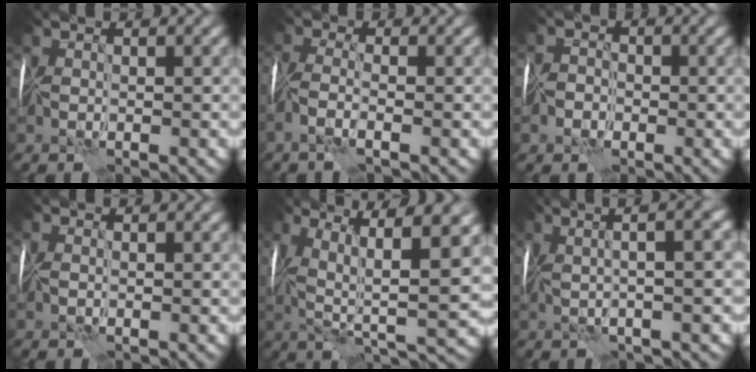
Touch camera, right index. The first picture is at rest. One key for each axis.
{"total": 2.6, "fx": -1.7, "fy": 0.3, "fz": 1.9, "tx": -0.054, "ty": -0.003, "tz": -0.047}
{"total": 1.6, "fx": -0.7, "fy": 1.4, "fz": 0.5, "tx": 0.004, "ty": 0.009, "tz": -0.022}
{"total": 0.5, "fx": 0.2, "fy": 0.3, "fz": 0.4, "tx": -0.011, "ty": 0.000, "tz": 0.006}
{"total": 9.6, "fx": 2.3, "fy": 2.4, "fz": 9.1, "tx": -0.167, "ty": 0.008, "tz": 0.039}
{"total": 8.2, "fx": 2.6, "fy": 2.6, "fz": 7.3, "tx": -0.075, "ty": 0.042, "tz": 0.014}